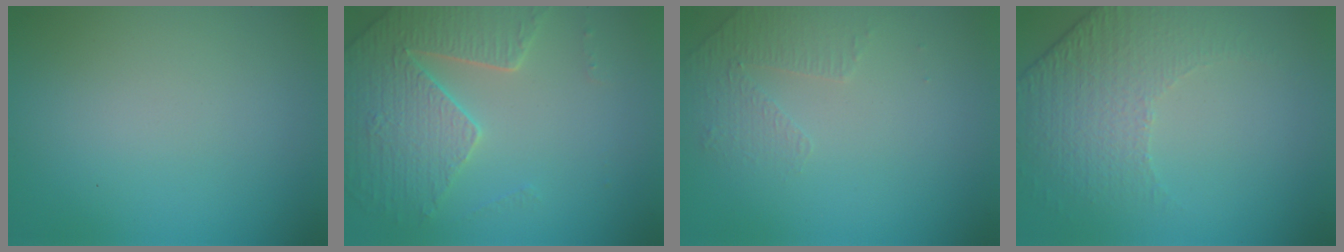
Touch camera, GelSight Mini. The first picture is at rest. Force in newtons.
{"total": 5.0, "press": 4.5, "slide": 2.1}
{"total": 1.4, "press": 0.9, "slide": 1.1}
{"total": 4.7, "press": 3.1, "slide": 3.5}